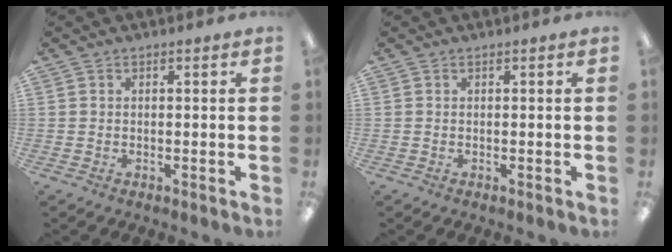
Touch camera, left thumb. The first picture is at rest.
{"total": 0.0}